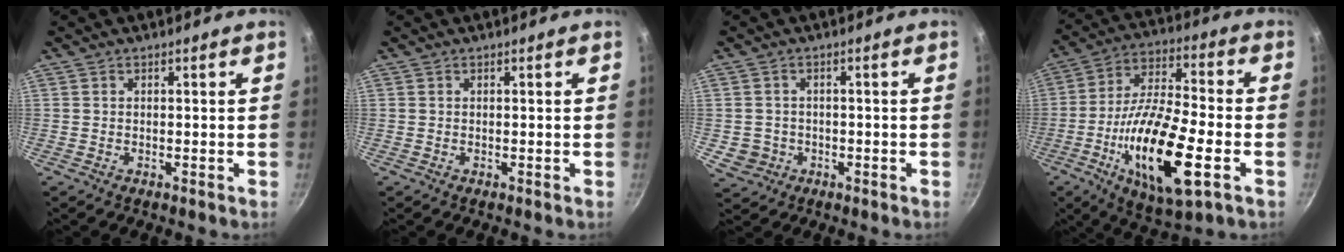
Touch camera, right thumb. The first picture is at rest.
{"total": 0.0}
{"total": 4.1, "force": [-0.9, 3.8, 1.0], "torque": [-0.005, 0.015, -0.003]}
{"total": 21.4, "force": [-6.6, 7.0, 19.2], "torque": [-0.347, 0.020, -0.122]}